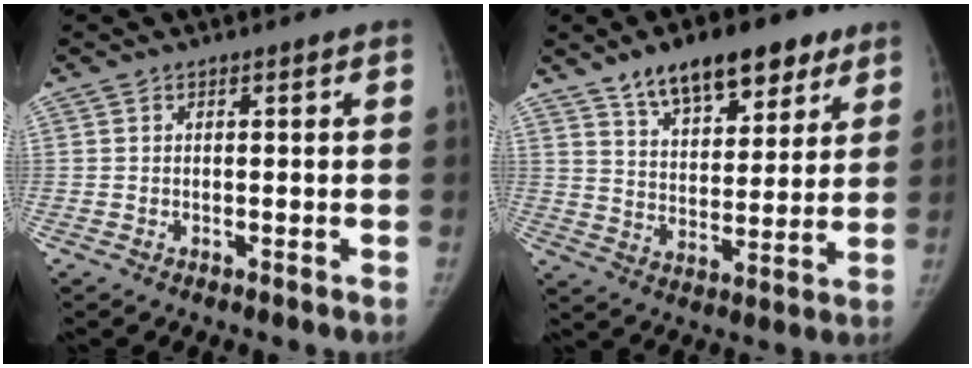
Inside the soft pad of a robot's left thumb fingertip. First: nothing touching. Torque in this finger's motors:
{"motor_torque": [0.07, 0.13, 0.22, -0.19, 0.04]}